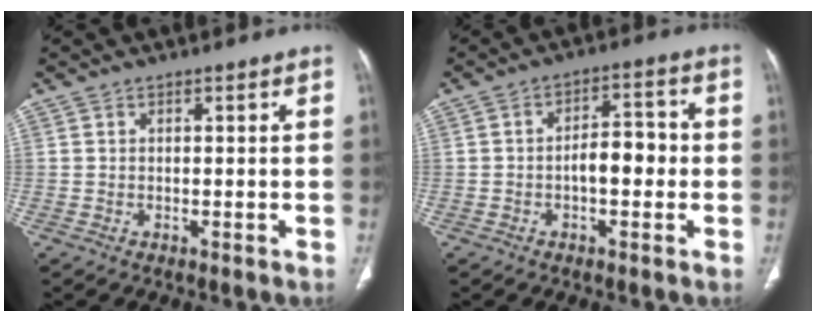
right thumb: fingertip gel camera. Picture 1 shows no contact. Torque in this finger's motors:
{"motor_torque": [1.35, 1.22, 1.07, -0.19, 0.05]}